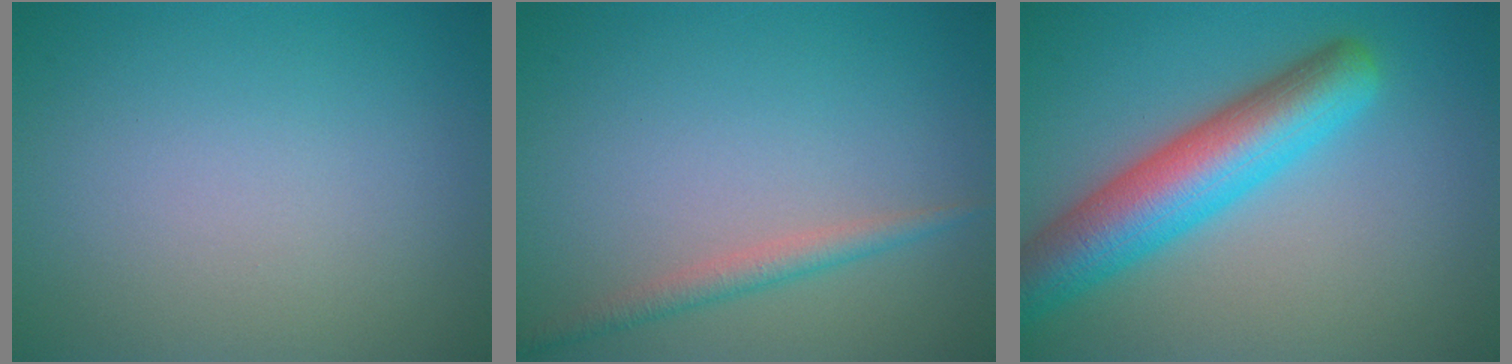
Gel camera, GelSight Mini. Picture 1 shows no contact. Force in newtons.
{"total": 1.8, "press": 1.8, "slide": 0.1}
{"total": 7.8, "press": 7.8, "slide": 0.3}